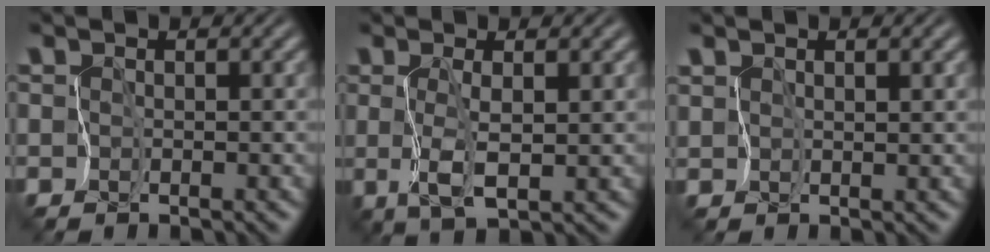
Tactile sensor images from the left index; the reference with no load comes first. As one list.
[{"total": 2.4, "force": [0.7, 0.2, 2.3], "torque": [-0.053, 0.000, 0.022]}, {"total": 1.0, "force": [0.9, -0.2, 0.0], "torque": [-0.002, 0.005, 0.022]}]